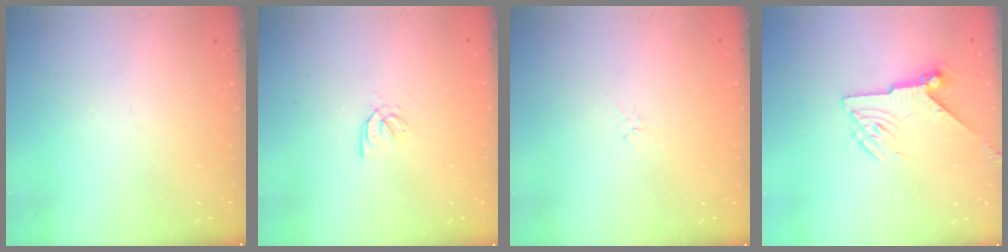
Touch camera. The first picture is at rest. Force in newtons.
{"total": 2.1, "press": 2.0, "slide": 0.5}
{"total": 0.7, "press": 0.5, "slide": 0.4}
{"total": 7.3, "press": 7.3, "slide": 0.7}